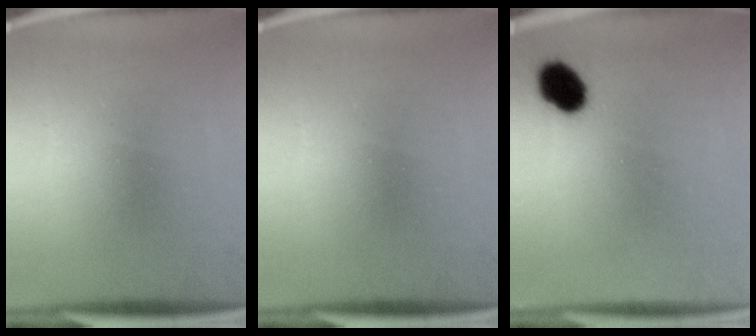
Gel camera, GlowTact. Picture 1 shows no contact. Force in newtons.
{"total": 0.0}
{"total": 7.0}